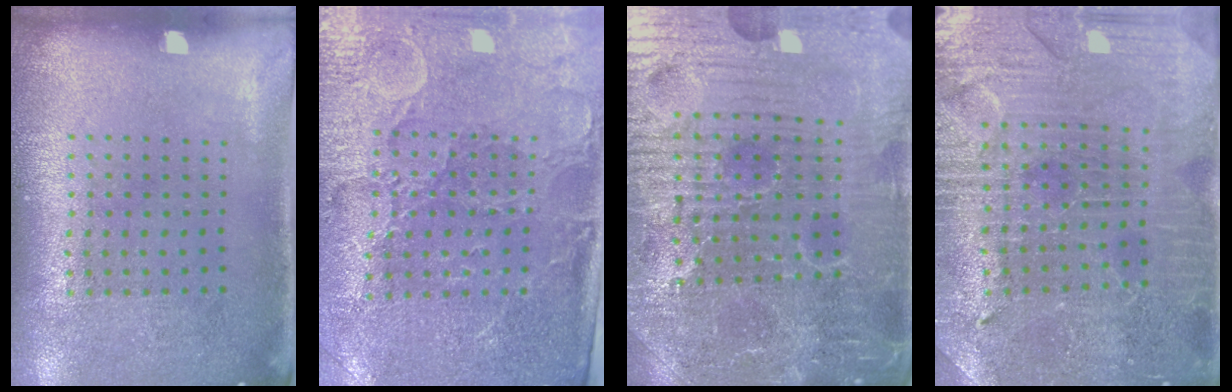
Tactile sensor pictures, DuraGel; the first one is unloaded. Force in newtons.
{"total": 3.3, "press": 3.1, "slide": 1.1}
{"total": 5.6, "press": 5.3, "slide": 1.6}
{"total": 3.3, "press": 3.2, "slide": 0.5}